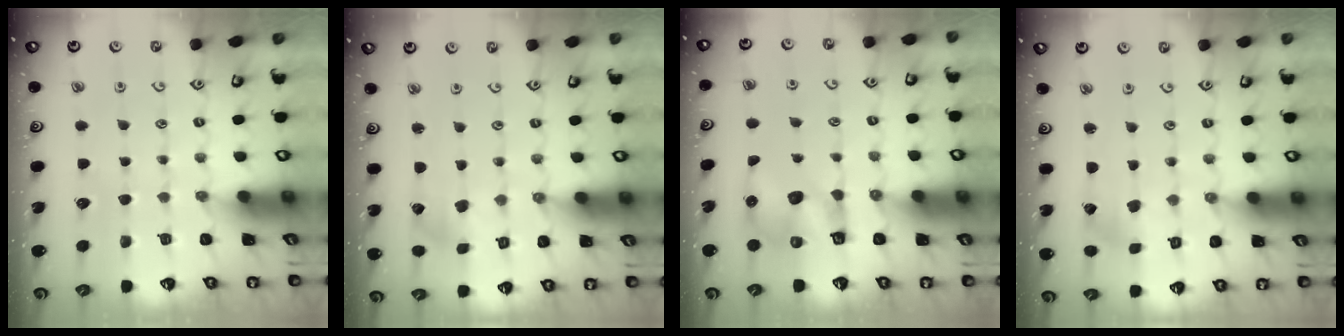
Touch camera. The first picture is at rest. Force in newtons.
{"total": 1.2, "press": 1.2, "slide": 0.2}
{"total": 8.2, "press": 8.2, "slide": 0.7}
{"total": 0.0}